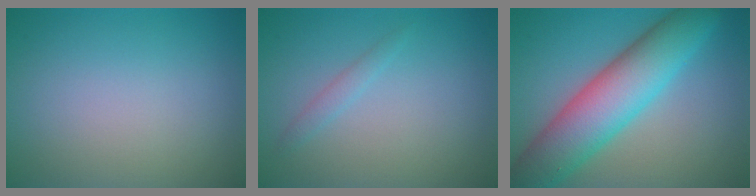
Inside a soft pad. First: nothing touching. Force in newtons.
{"total": 1.0, "press": 1.0, "slide": 0.0}
{"total": 9.2, "press": 9.2, "slide": 0.3}